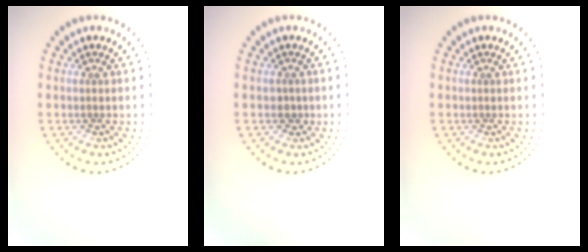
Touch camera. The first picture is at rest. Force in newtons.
{"total": 0.9, "press": 0.8, "slide": 0.4}
{"total": 0.0}